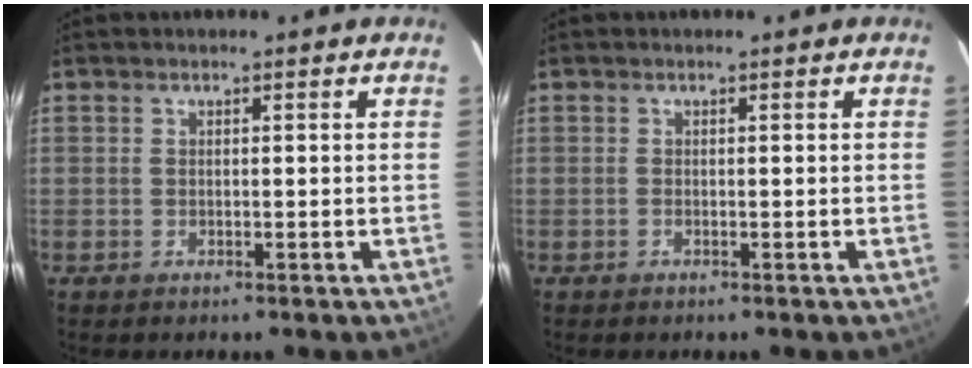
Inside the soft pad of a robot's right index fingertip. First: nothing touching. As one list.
[{"total": 0.0}]